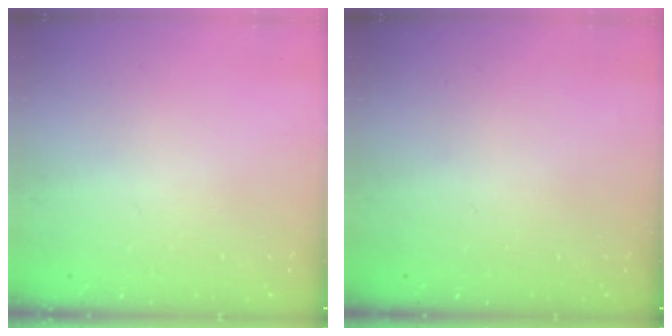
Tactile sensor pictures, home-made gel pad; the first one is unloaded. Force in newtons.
{"total": 0.0}